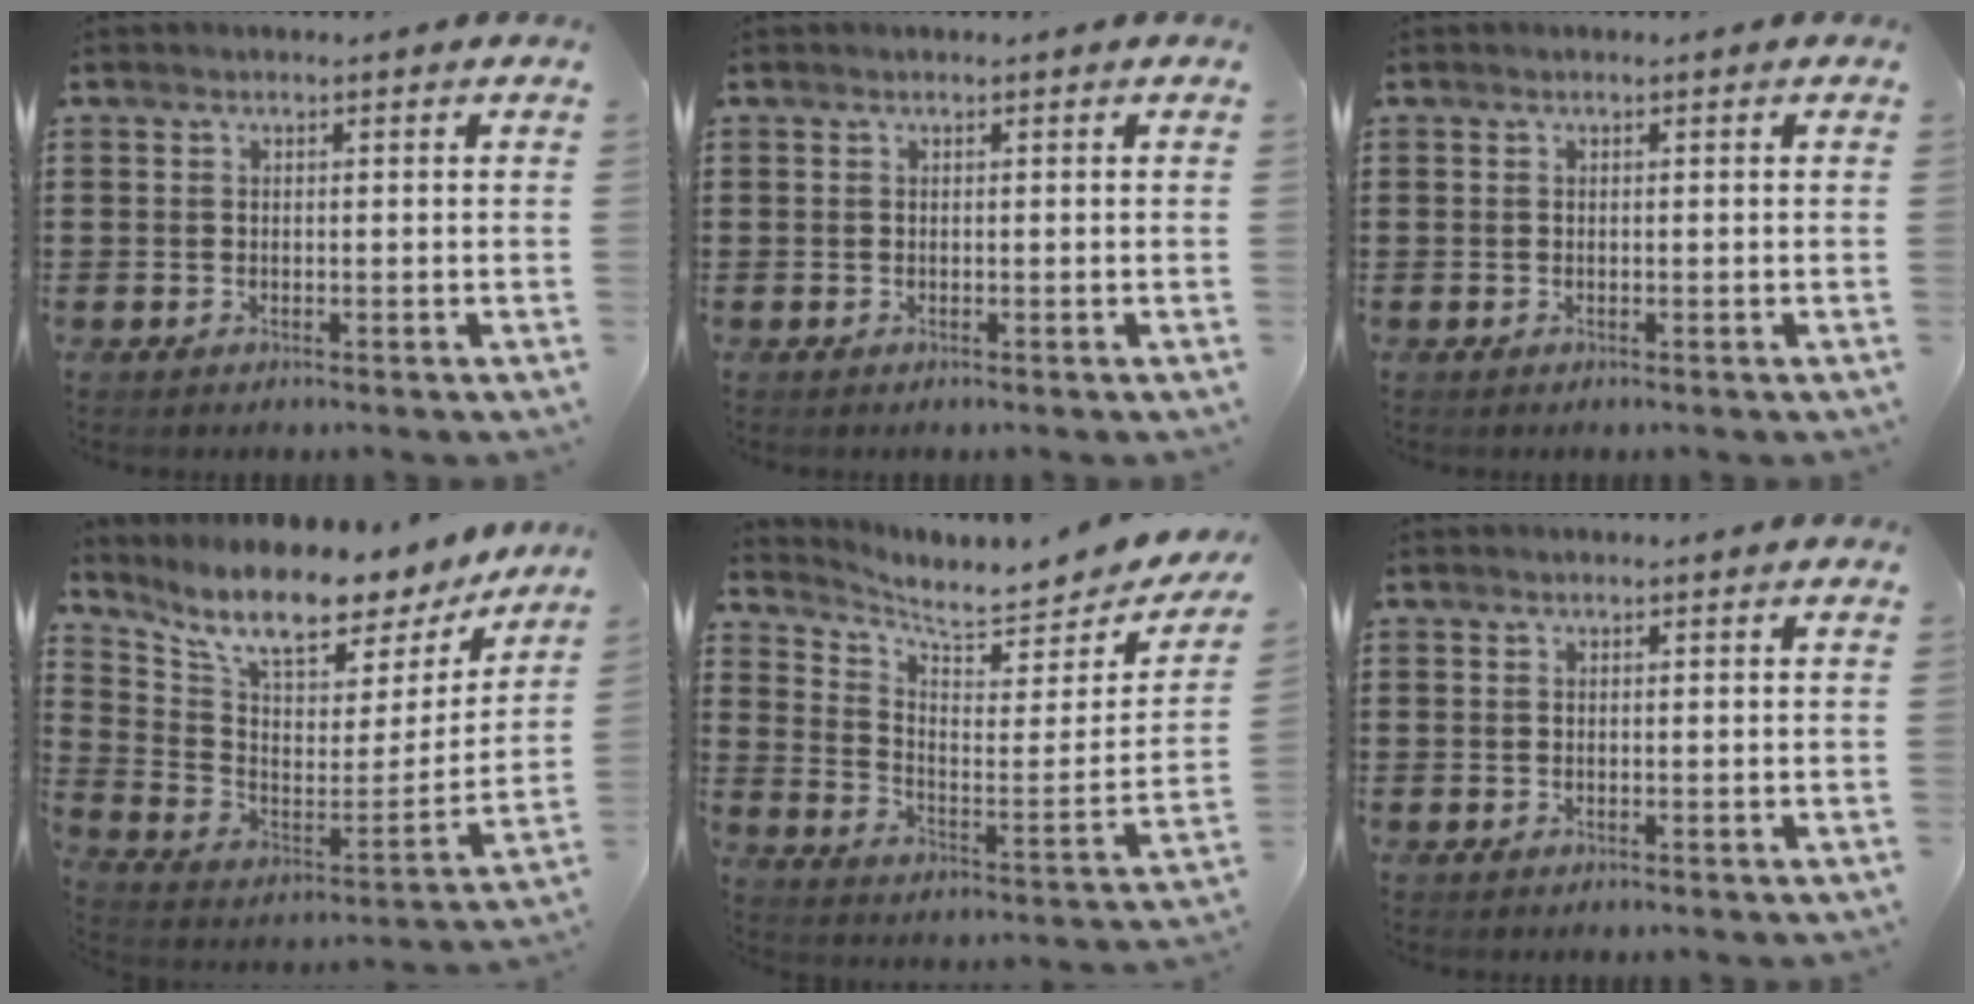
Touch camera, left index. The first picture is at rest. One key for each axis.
{"total": 0.0}
{"total": 0.0}
{"total": 10.3, "fx": 8.5, "fy": 2.4, "fz": 5.3, "tx": -0.117, "ty": -0.073, "tz": 0.140}
{"total": 5.5, "fx": 4.9, "fy": 0.7, "fz": 2.3, "tx": -0.058, "ty": -0.051, "tz": 0.075}
{"total": 0.0}